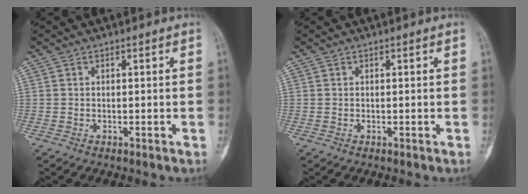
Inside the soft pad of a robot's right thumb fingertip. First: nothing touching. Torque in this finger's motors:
{"motor_torque": [2.51, 2.51, 0.08, 0.01, 0.00]}